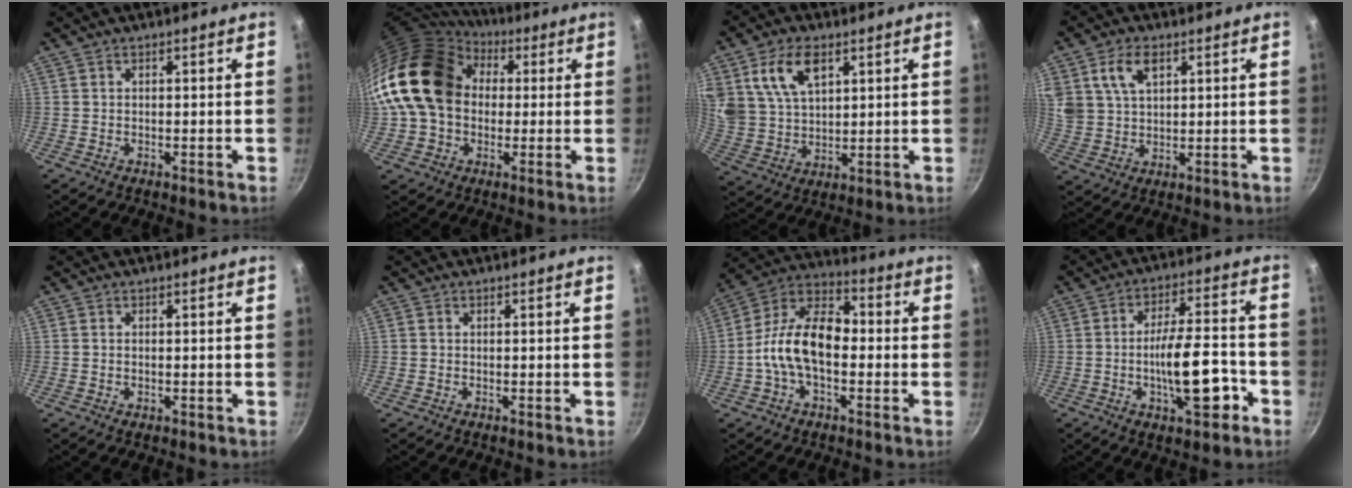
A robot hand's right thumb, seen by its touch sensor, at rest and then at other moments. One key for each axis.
{"total": 19.8, "fx": 3.3, "fy": 15.4, "fz": 12.0, "tx": -0.208, "ty": 0.038, "tz": 0.050}
{"total": 12.4, "fx": 5.6, "fy": 7.5, "fz": 8.1, "tx": -0.138, "ty": -0.018, "tz": 0.115}
{"total": 9.1, "fx": 4.1, "fy": 5.8, "fz": 5.7, "tx": -0.095, "ty": -0.008, "tz": 0.081}
{"total": 0.6, "fx": -0.1, "fy": 0.3, "fz": 0.5, "tx": -0.008, "ty": 0.001, "tz": -0.003}
{"total": 0.0}
{"total": 14.5, "fx": -2.0, "fy": 8.6, "fz": 11.5, "tx": -0.179, "ty": 0.047, "tz": -0.060}
{"total": 13.4, "fx": -4.6, "fy": 4.9, "fz": 11.6, "tx": -0.159, "ty": 0.036, "tz": -0.070}